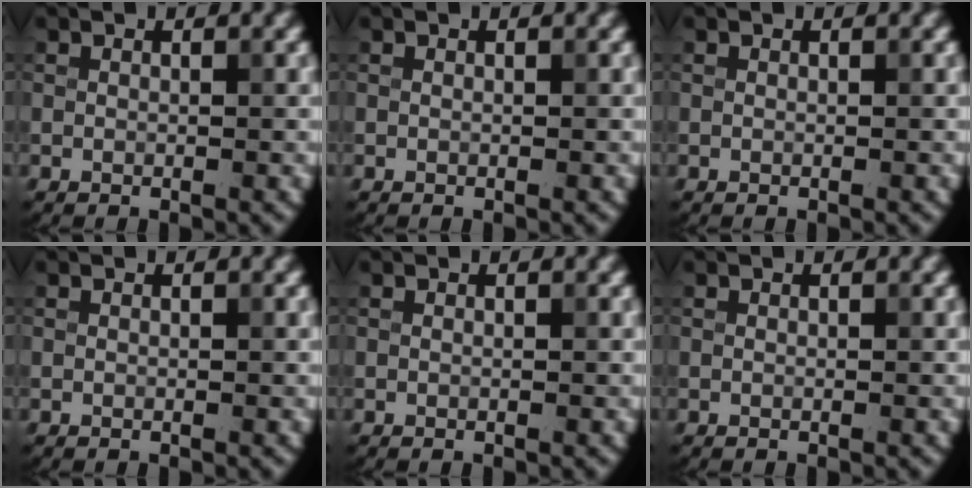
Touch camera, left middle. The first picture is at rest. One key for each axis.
{"total": 0.0}
{"total": 0.0}
{"total": 0.0}
{"total": 0.0}
{"total": 0.0}